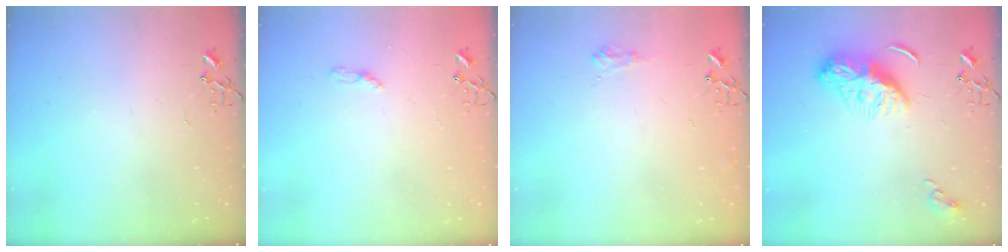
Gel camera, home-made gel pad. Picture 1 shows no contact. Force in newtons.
{"total": 3.7, "press": 3.6, "slide": 0.4}
{"total": 7.7, "press": 7.7, "slide": 0.8}
{"total": 9.6, "press": 9.6, "slide": 1.0}